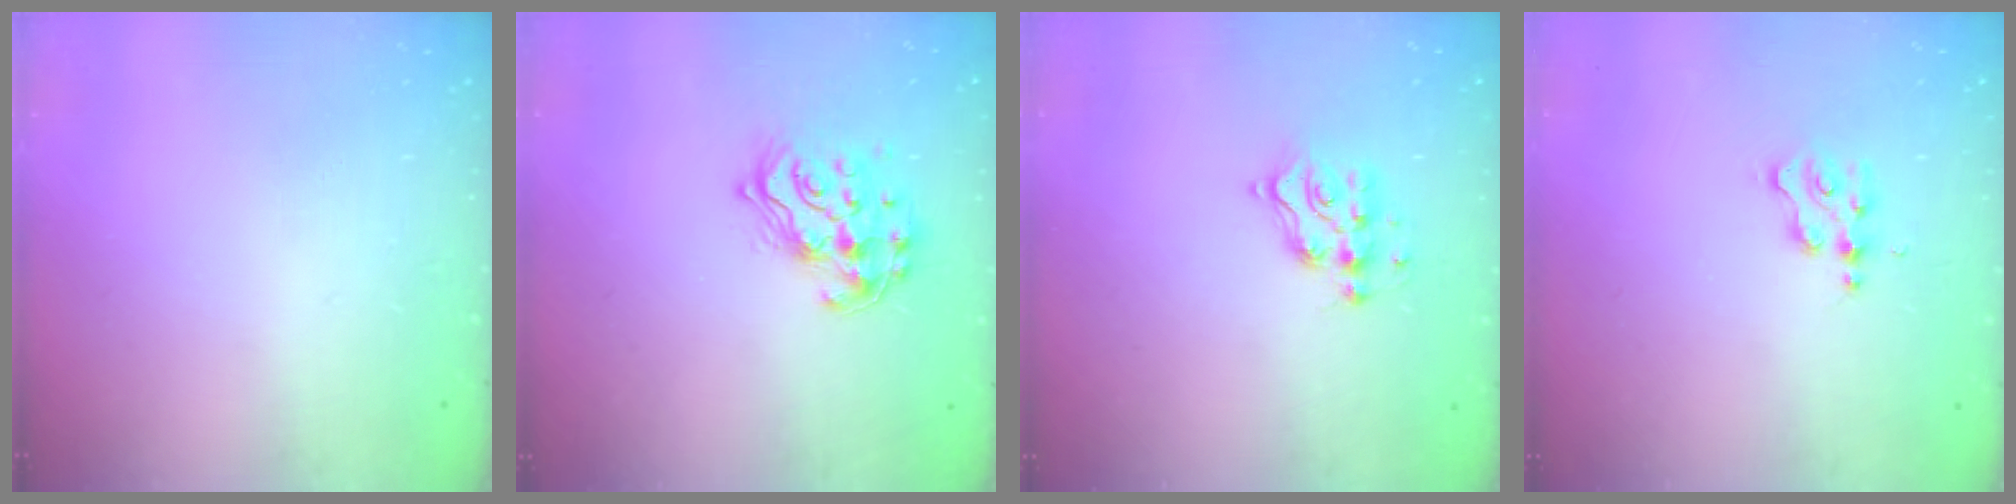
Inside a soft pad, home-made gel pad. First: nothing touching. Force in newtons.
{"total": 14.6, "press": 14.5, "slide": 1.1}
{"total": 7.3, "press": 7.2, "slide": 0.9}
{"total": 2.9, "press": 2.9, "slide": 0.4}